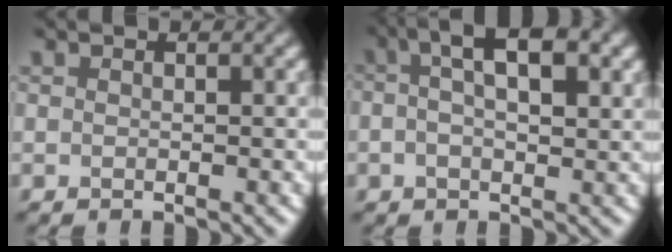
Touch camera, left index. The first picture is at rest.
{"total": 6.3, "force": [1.9, 2.6, 5.4], "torque": [-0.086, 0.015, 0.023]}